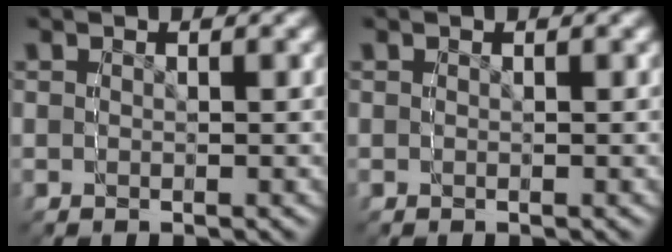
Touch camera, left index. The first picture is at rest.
{"total": 0.0}